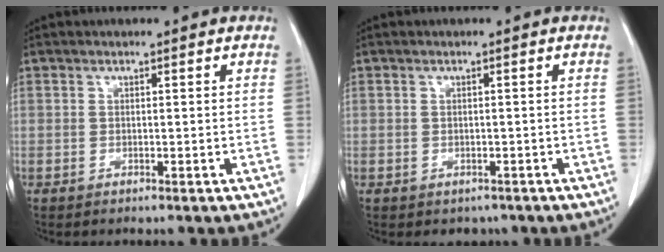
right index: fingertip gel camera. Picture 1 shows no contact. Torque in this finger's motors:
{"motor_torque": [-0.87, 0.04, -0.34, -0.12]}